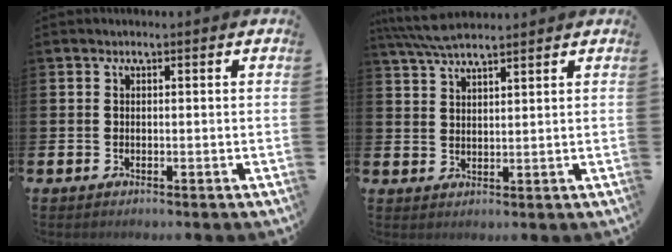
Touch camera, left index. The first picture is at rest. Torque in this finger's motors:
{"motor_torque": [0.96, -1.18, 0.30, 0.09]}